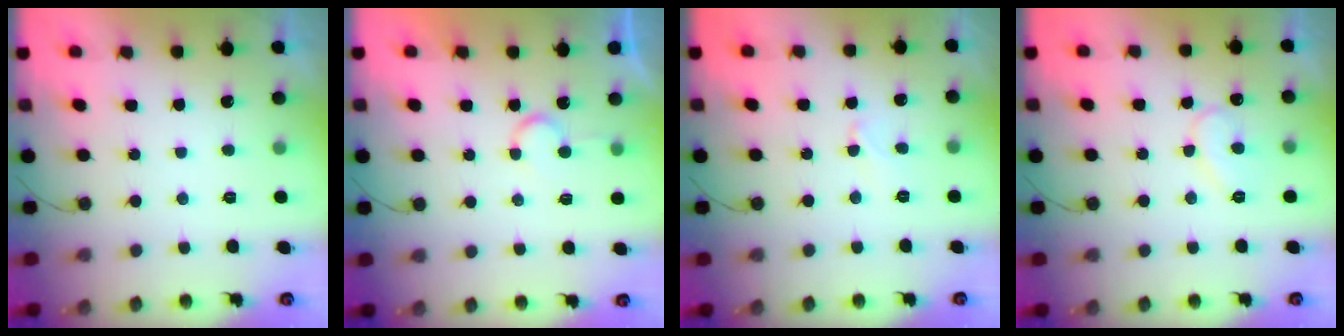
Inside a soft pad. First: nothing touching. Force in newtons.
{"total": 5.4, "press": 5.4, "slide": 0.4}
{"total": 4.2, "press": 4.2, "slide": 0.5}
{"total": 9.0, "press": 9.0, "slide": 0.7}